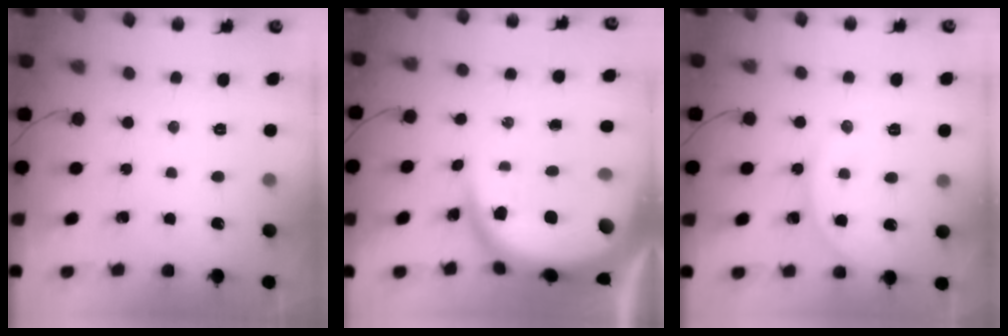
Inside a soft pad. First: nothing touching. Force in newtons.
{"total": 18.0, "press": 17.9, "slide": 1.6}
{"total": 9.4, "press": 9.4, "slide": 0.2}